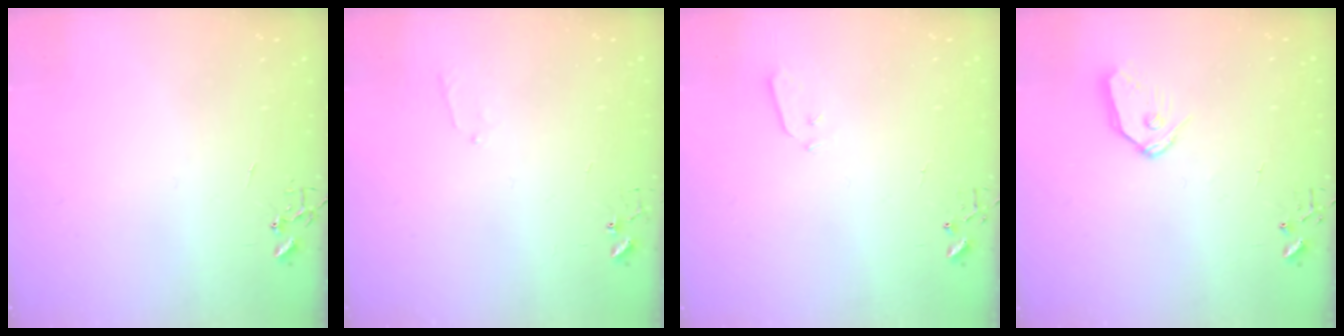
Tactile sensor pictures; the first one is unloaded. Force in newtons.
{"total": 5.1, "press": 5.1, "slide": 0.5}
{"total": 3.6, "press": 3.6, "slide": 0.6}
{"total": 8.9, "press": 8.8, "slide": 0.6}